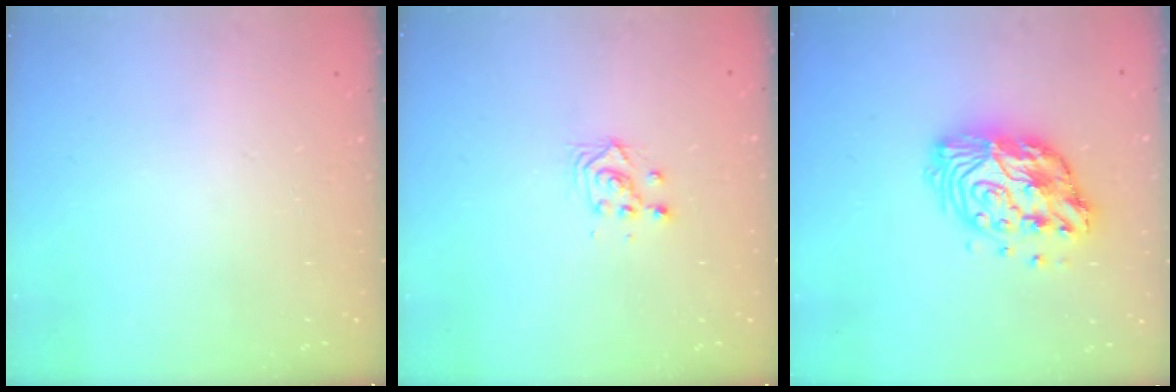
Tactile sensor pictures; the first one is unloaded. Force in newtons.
{"total": 2.8, "press": 2.8, "slide": 0.1}
{"total": 14.6, "press": 14.5, "slide": 1.1}